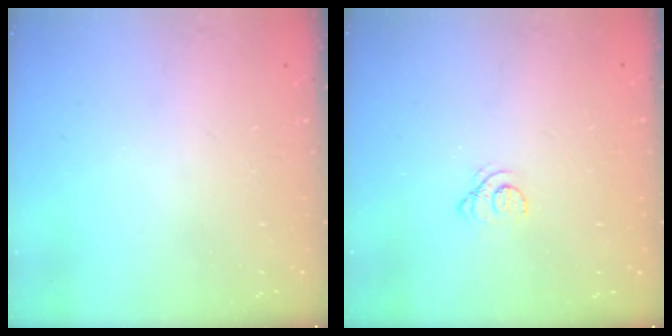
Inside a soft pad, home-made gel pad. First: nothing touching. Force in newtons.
{"total": 1.7, "press": 1.6, "slide": 0.1}